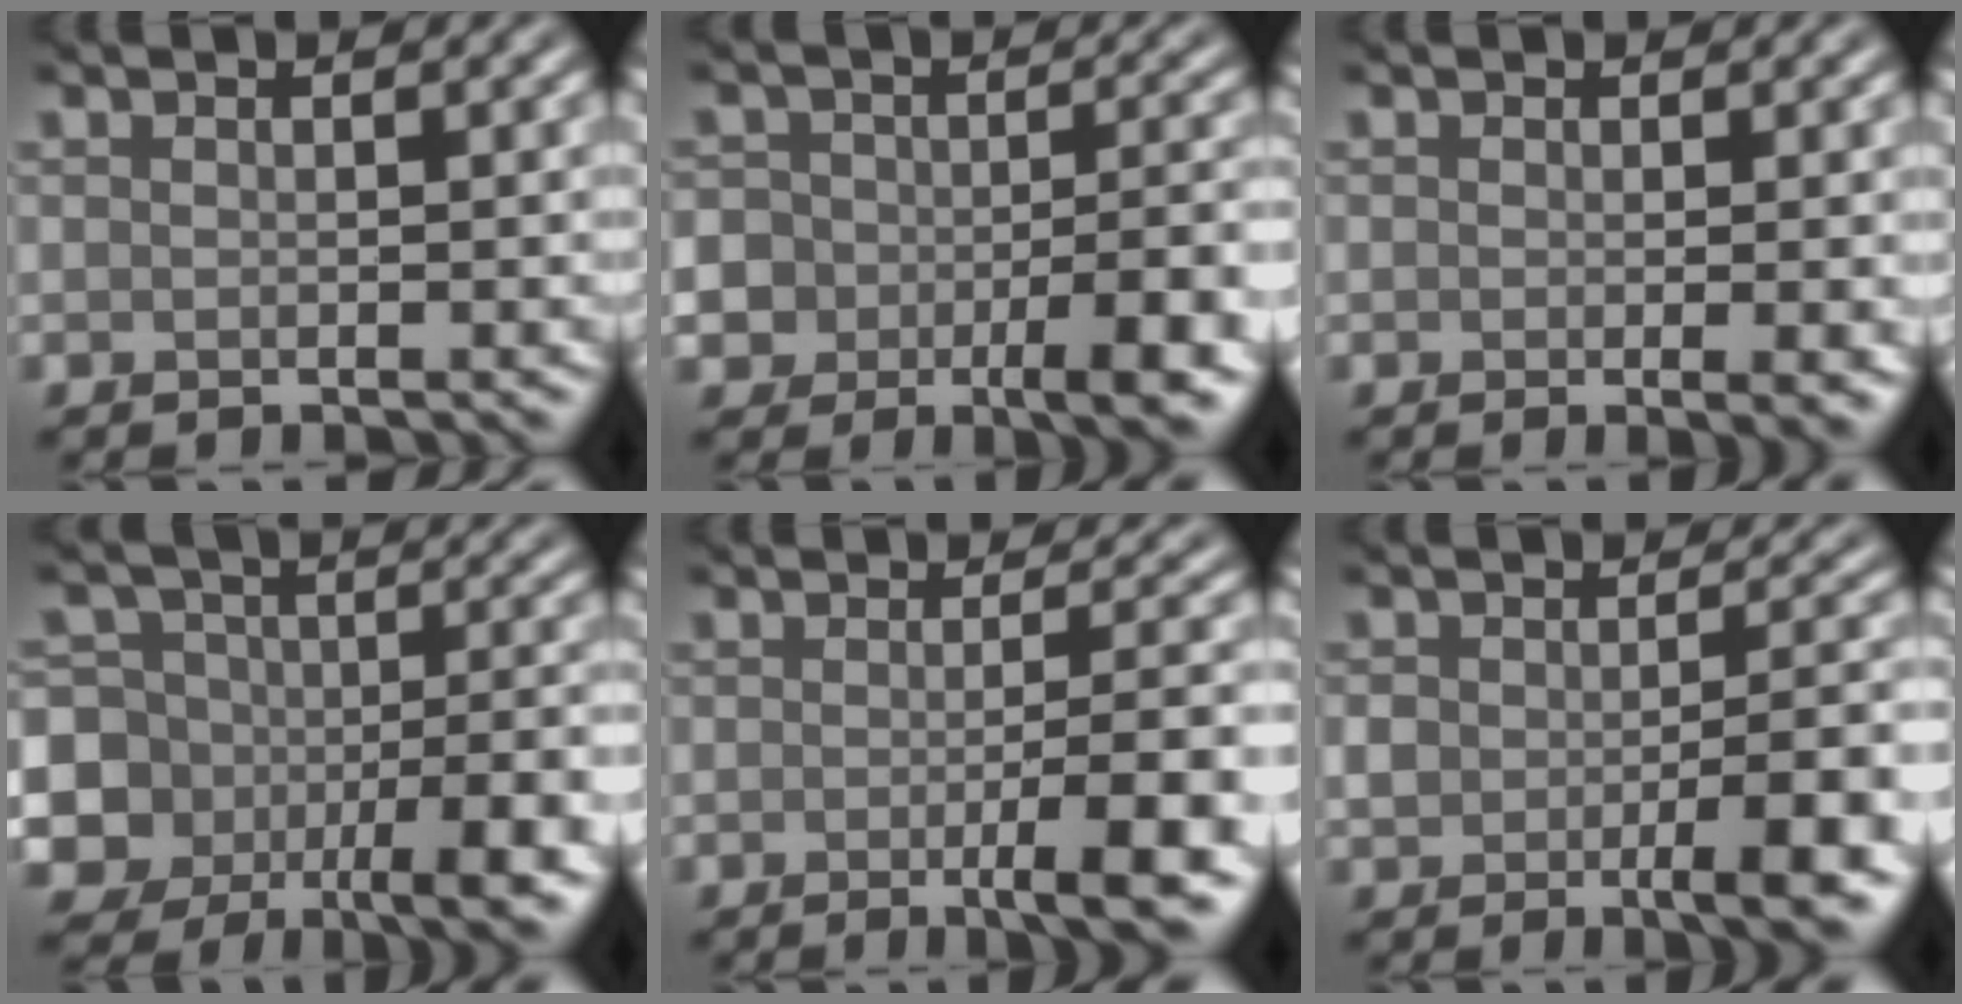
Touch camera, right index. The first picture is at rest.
{"total": 10.3, "force": [-5.2, 7.0, 5.3], "torque": [-0.069, -0.015, -0.094]}
{"total": 2.0, "force": [-0.2, 0.4, 2.0], "torque": [-0.023, -0.006, -0.004]}
{"total": 11.4, "force": [-4.4, 9.2, 5.2], "torque": [-0.076, -0.013, -0.093]}
{"total": 5.8, "force": [-2.0, 1.0, 5.4], "torque": [-0.074, -0.001, -0.035]}
{"total": 6.2, "force": [-2.5, 2.4, 5.2], "torque": [-0.080, -0.003, -0.042]}